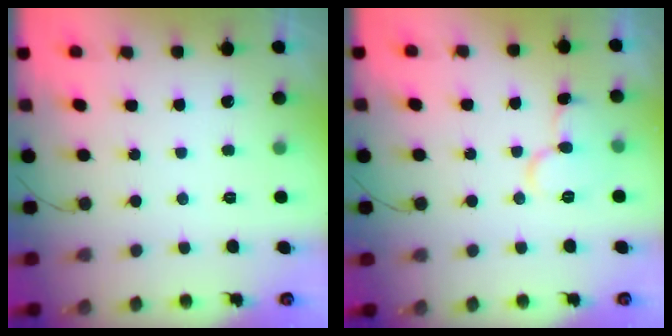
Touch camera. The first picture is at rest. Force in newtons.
{"total": 9.4, "press": 9.4, "slide": 1.0}